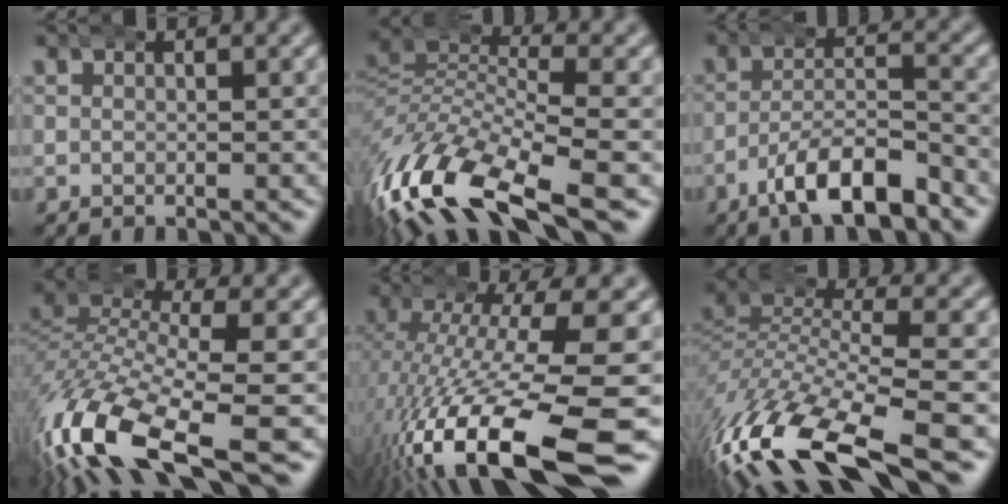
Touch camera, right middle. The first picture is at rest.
{"total": 11.2, "force": [-4.4, 5.9, 8.4], "torque": [-0.197, -0.047, -0.049]}
{"total": 5.9, "force": [-4.3, 1.9, 3.6], "torque": [-0.046, 0.004, -0.079]}
{"total": 10.2, "force": [-4.6, 4.9, 7.7], "torque": [-0.185, -0.042, -0.057]}
{"total": 14.2, "force": [-5.3, 5.0, 12.2], "torque": [-0.232, -0.041, -0.058]}
{"total": 10.5, "force": [-4.4, 4.7, 8.3], "torque": [-0.192, -0.037, -0.054]}